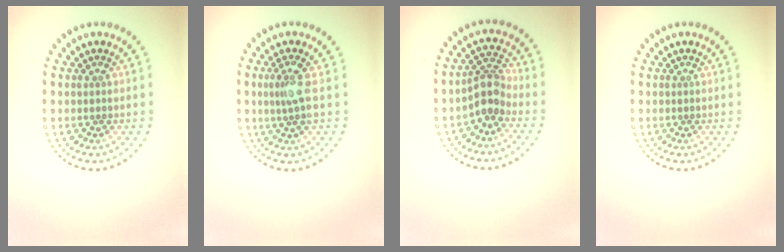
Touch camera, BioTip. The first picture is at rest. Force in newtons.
{"total": 2.2, "press": 1.6, "slide": 1.4}
{"total": 2.8, "press": 2.1, "slide": 1.8}
{"total": 0.0}